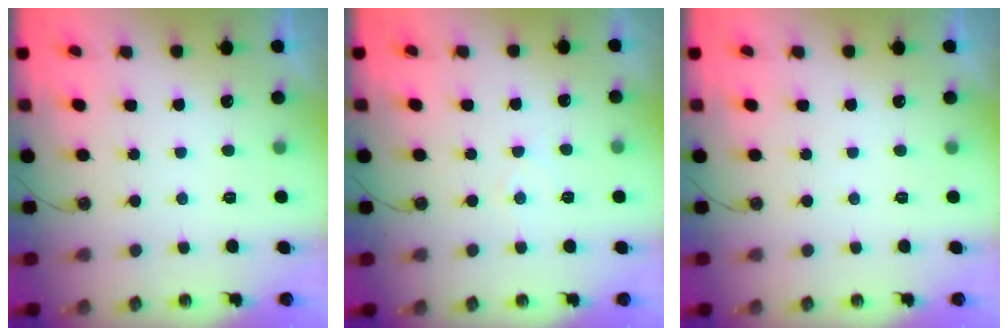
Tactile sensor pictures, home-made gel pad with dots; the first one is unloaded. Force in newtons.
{"total": 4.1, "press": 4.1, "slide": 0.6}
{"total": 0.0}